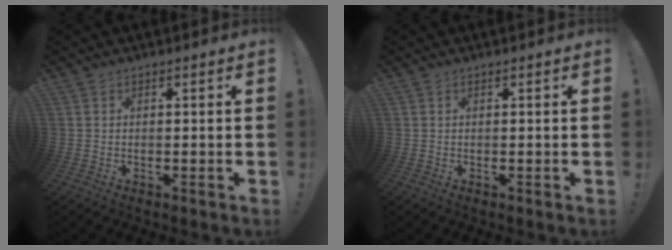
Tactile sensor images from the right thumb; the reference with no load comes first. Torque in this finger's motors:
{"motor_torque": [-0.05, 0.02, -0.22, 0.30, 0.03]}